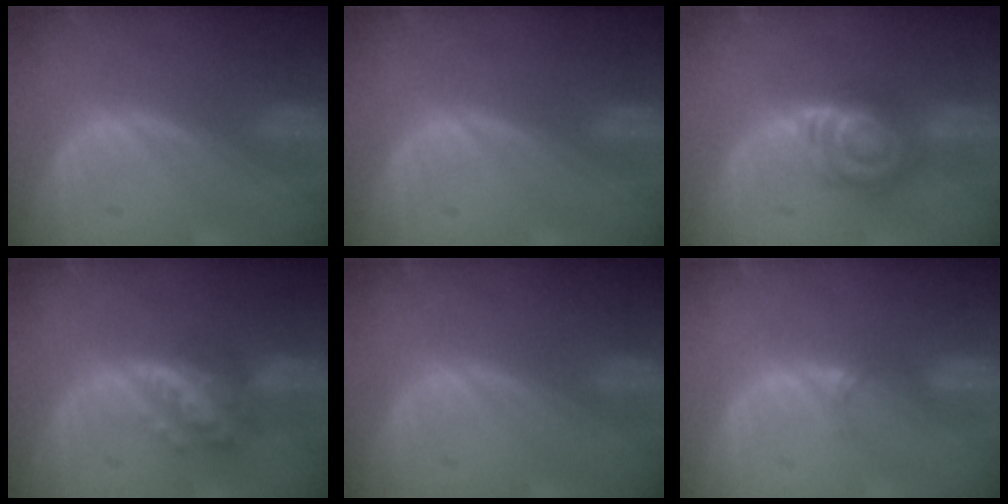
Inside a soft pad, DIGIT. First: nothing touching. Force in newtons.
{"total": 0.0}
{"total": 6.9, "press": 6.5, "slide": 2.5}
{"total": 5.9, "press": 5.3, "slide": 2.6}
{"total": 0.0}
{"total": 1.9, "press": 1.5, "slide": 1.2}